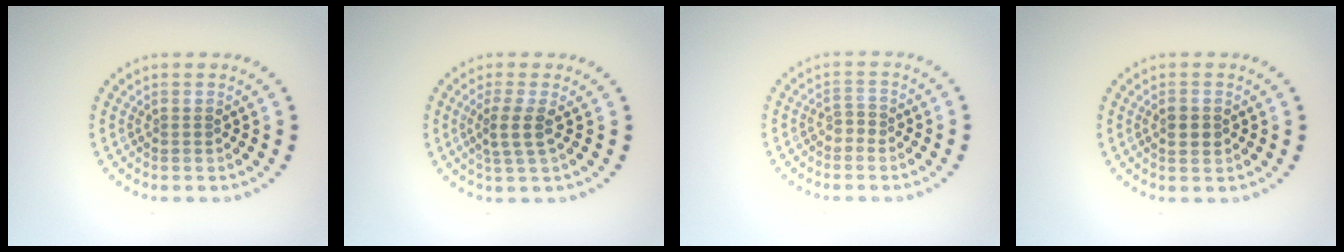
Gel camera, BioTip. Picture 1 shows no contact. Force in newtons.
{"total": 2.3, "press": 1.9, "slide": 1.4}
{"total": 1.0, "press": 0.8, "slide": 0.7}
{"total": 2.1, "press": 2.1, "slide": 0.1}